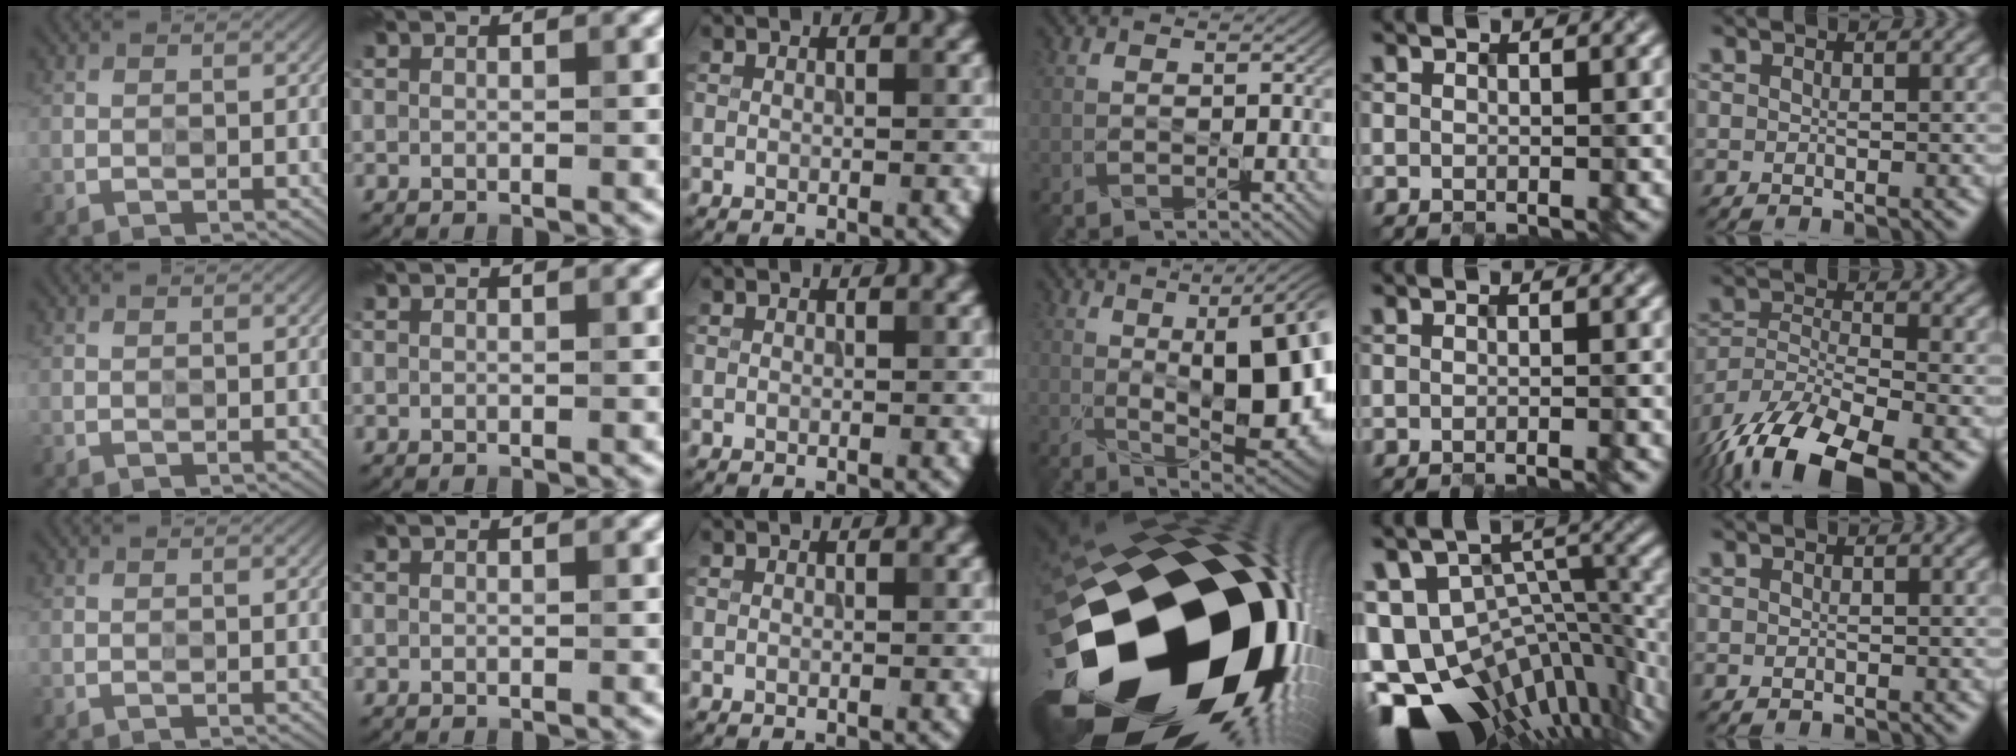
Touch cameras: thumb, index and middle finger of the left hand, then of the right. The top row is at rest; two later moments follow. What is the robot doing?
{"motion": "insert", "object": "power strip"}